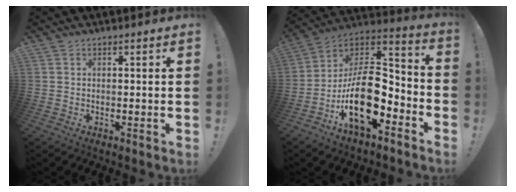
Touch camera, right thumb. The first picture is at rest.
{"total": 20.5, "force": [-5.9, 10.9, 16.4], "torque": [-0.287, 0.027, -0.091]}